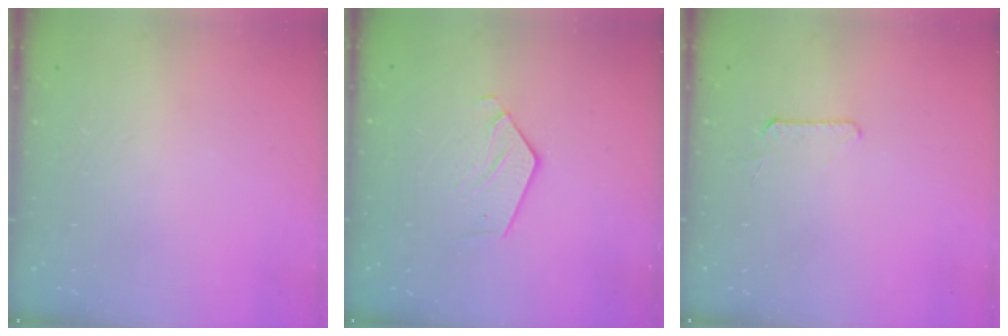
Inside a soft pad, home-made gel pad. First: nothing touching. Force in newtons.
{"total": 3.1, "press": 3.1, "slide": 0.1}
{"total": 5.9, "press": 5.8, "slide": 0.6}